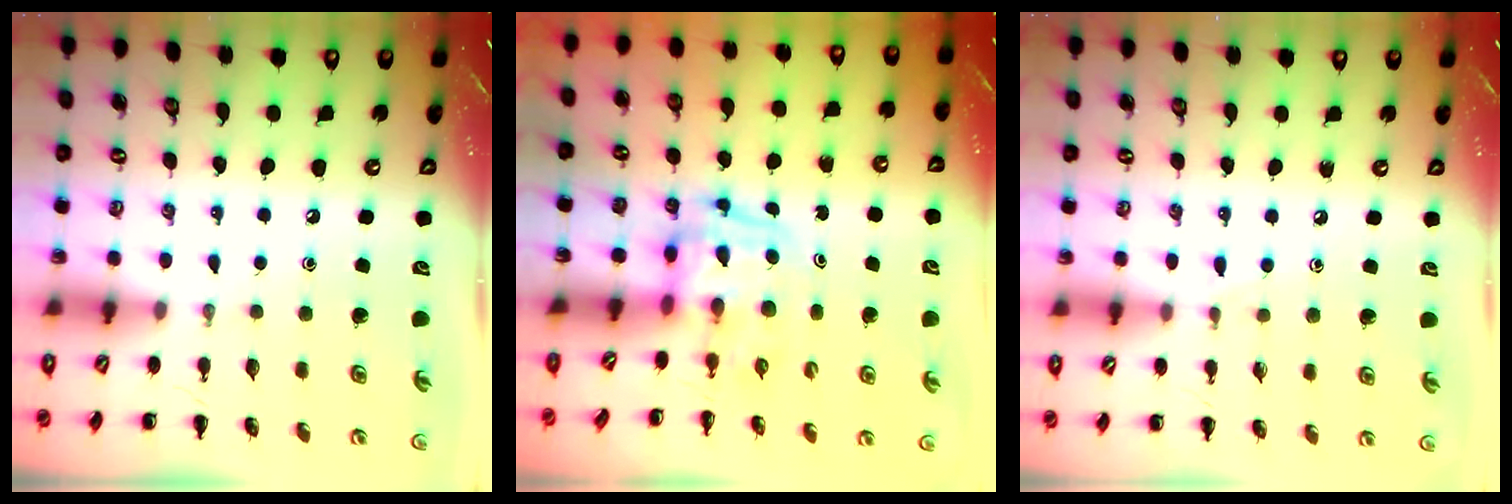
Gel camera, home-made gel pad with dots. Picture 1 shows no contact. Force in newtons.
{"total": 3.4, "press": 3.4, "slide": 0.6}
{"total": 4.6, "press": 4.2, "slide": 1.9}